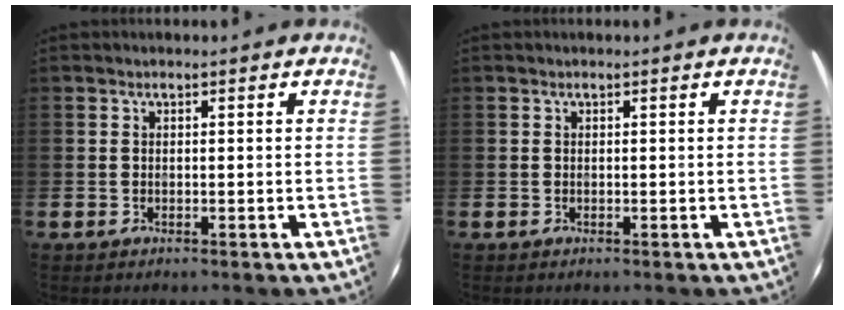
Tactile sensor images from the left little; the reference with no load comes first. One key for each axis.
{"total": 0.0}